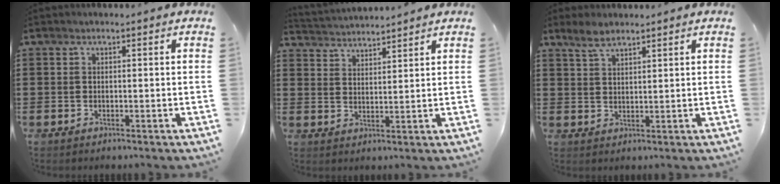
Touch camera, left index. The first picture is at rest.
{"total": 2.7, "force": [2.7, -0.1, -0.4], "torque": [-0.005, -0.015, 0.049]}
{"total": 3.2, "force": [2.4, 1.0, 1.8], "torque": [-0.041, 0.003, 0.045]}